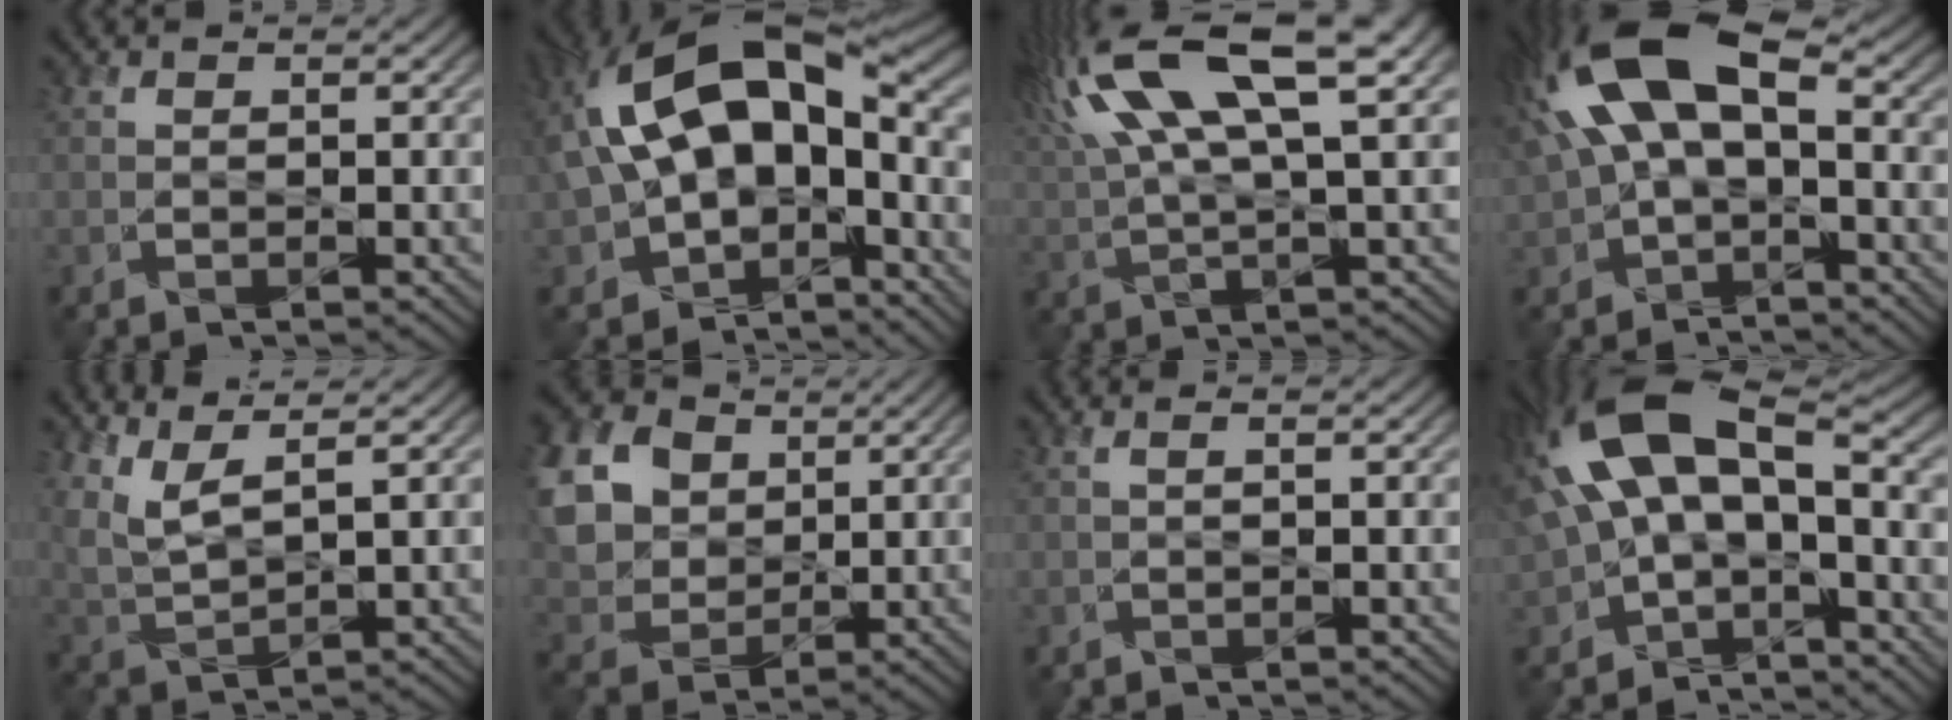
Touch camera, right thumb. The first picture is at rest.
{"total": 18.2, "force": [0.8, 11.1, 14.4], "torque": [-0.284, -0.003, 0.025]}
{"total": 16.0, "force": [7.2, 4.5, 13.5], "torque": [-0.305, 0.023, 0.137]}
{"total": 14.8, "force": [2.3, 8.1, 12.2], "torque": [-0.270, 0.020, 0.036]}
{"total": 6.4, "force": [4.3, 1.7, 4.4], "torque": [-0.110, 0.003, 0.093]}
{"total": 12.7, "force": [4.3, 9.7, 6.9], "torque": [-0.218, 0.024, 0.084]}
{"total": 0.6, "force": [0.0, -0.1, 0.6], "torque": [-0.017, 0.007, -0.002]}
{"total": 15.4, "force": [1.0, 8.9, 12.6], "torque": [-0.267, 0.010, 0.019]}